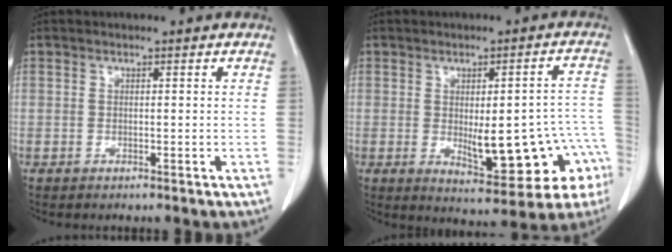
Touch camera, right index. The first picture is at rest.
{"total": 14.9, "force": [-4.1, 4.9, 13.5], "torque": [-0.119, 0.027, -0.034]}